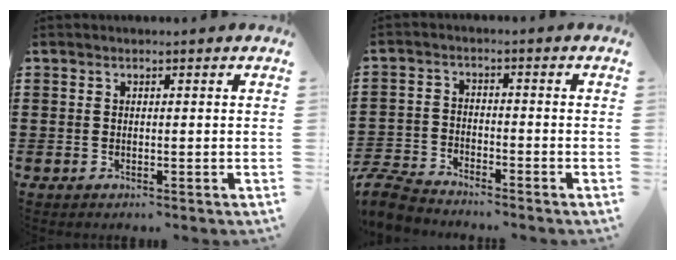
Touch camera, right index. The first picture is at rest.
{"total": 4.4, "force": [-4.3, 0.9, 0.8], "torque": [-0.036, -0.005, -0.092]}